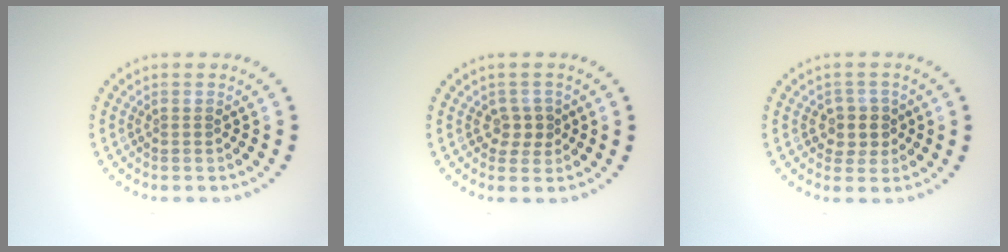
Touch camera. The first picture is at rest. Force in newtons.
{"total": 1.8, "press": 1.7, "slide": 0.7}
{"total": 2.3, "press": 2.1, "slide": 0.9}